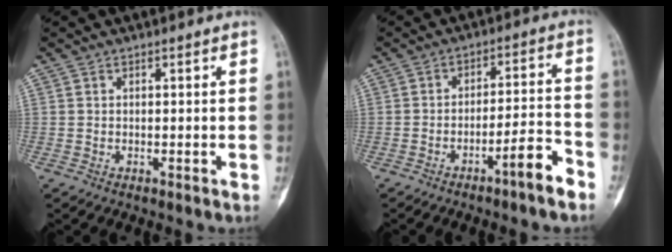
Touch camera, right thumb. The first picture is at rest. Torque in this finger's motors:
{"motor_torque": [0.47, 0.62, -0.08, -0.04, 0.00]}